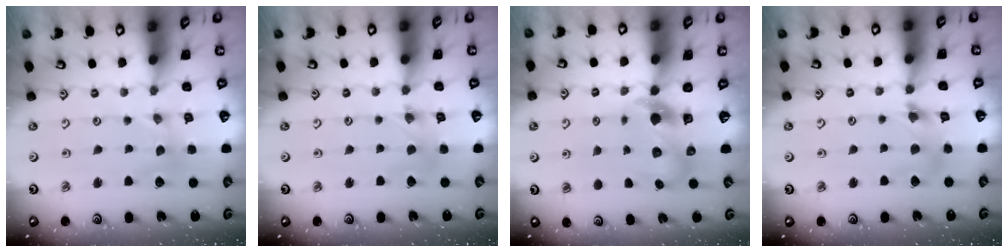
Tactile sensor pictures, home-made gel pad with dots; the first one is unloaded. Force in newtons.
{"total": 1.6, "press": 1.6, "slide": 0.3}
{"total": 6.4, "press": 6.3, "slide": 1.1}
{"total": 6.7, "press": 6.7, "slide": 0.7}